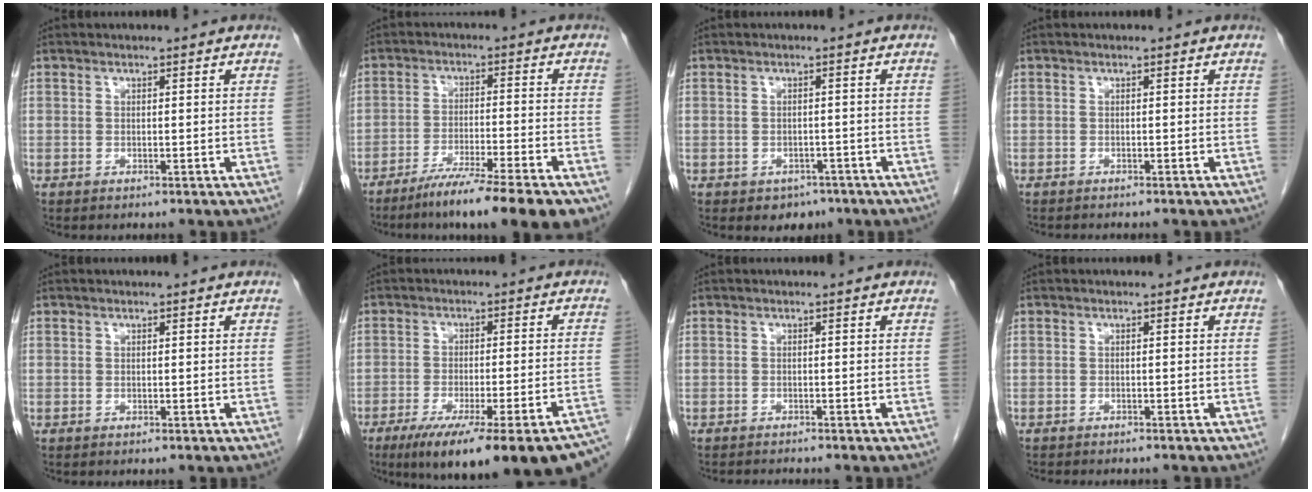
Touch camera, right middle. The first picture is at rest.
{"total": 13.4, "force": [-9.7, 0.1, 9.2], "torque": [-0.122, -0.027, -0.151]}
{"total": 3.0, "force": [-1.9, 2.1, 0.9], "torque": [-0.006, 0.007, -0.018]}
{"total": 1.0, "force": [-1.0, 0.1, 0.2], "torque": [-0.009, -0.003, -0.014]}
{"total": 0.0}
{"total": 24.4, "force": [-19.4, 2.0, 14.7], "torque": [-0.139, -0.029, -0.255]}
{"total": 2.0, "force": [-1.9, -0.2, 0.4], "torque": [-0.006, -0.005, -0.029]}
{"total": 4.4, "force": [-3.9, 1.0, 1.8], "torque": [-0.026, -0.007, -0.049]}